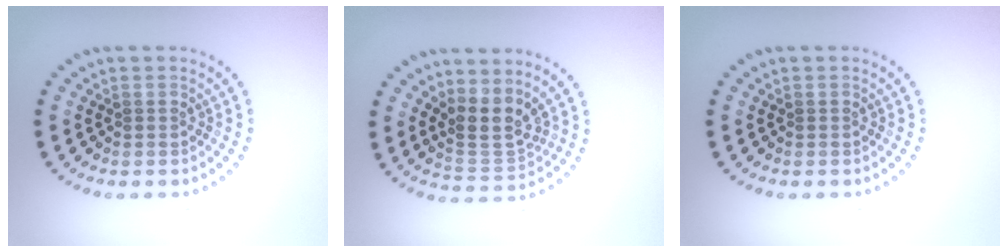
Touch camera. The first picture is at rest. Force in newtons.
{"total": 3.2, "press": 2.4, "slide": 2.1}
{"total": 0.0}